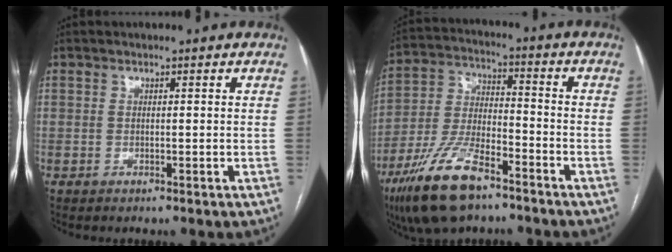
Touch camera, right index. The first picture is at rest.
{"total": 14.4, "force": [-9.4, 4.7, 9.9], "torque": [-0.208, -0.009, -0.173]}